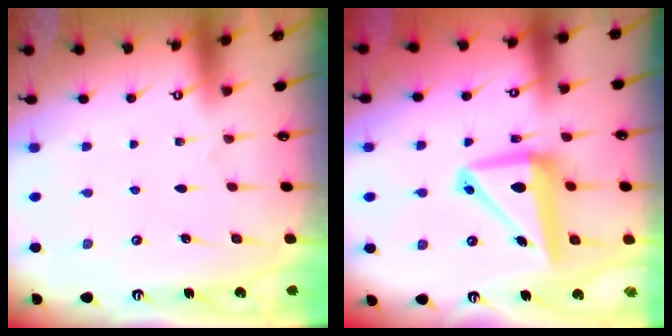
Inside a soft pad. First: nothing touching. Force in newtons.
{"total": 11.1, "press": 10.8, "slide": 2.2}